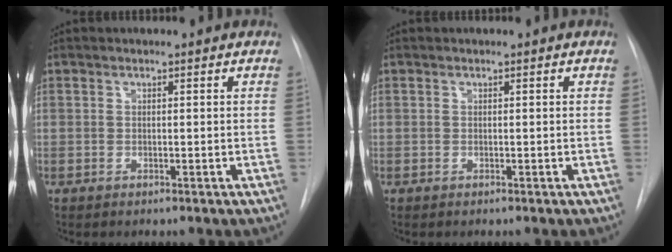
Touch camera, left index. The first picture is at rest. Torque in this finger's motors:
{"motor_torque": [-0.05, 0.07, -0.01, 0.00]}